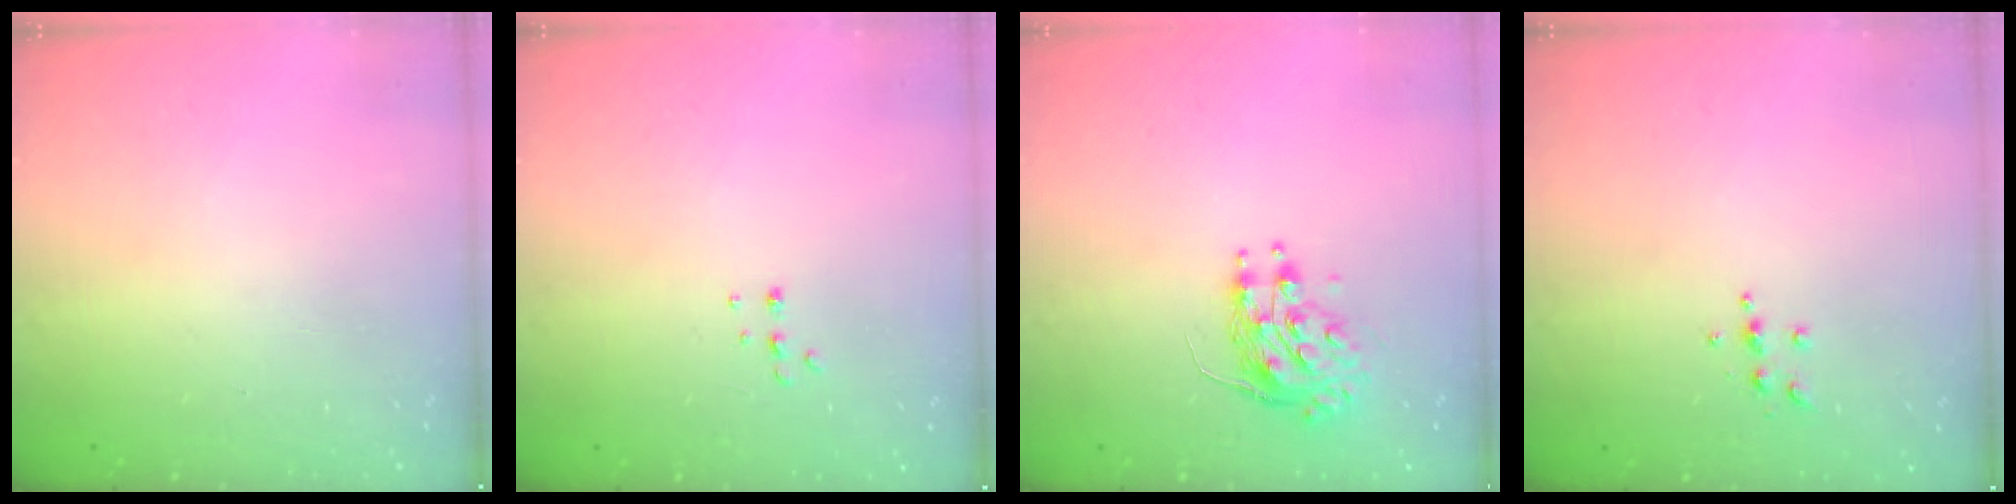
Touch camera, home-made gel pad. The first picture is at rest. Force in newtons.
{"total": 4.5, "press": 4.4, "slide": 0.8}
{"total": 8.7, "press": 8.7, "slide": 0.8}
{"total": 5.3, "press": 5.3, "slide": 0.5}